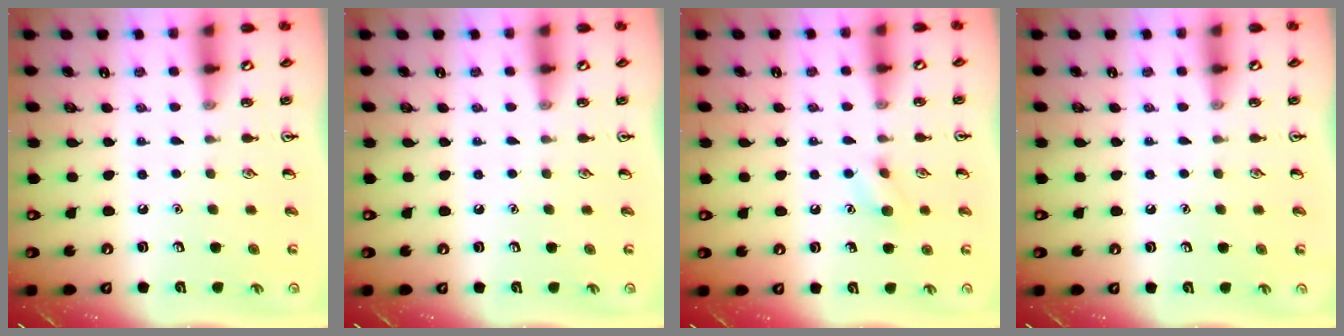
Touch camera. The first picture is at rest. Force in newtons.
{"total": 0.0}
{"total": 6.7, "press": 6.6, "slide": 1.3}
{"total": 0.0}